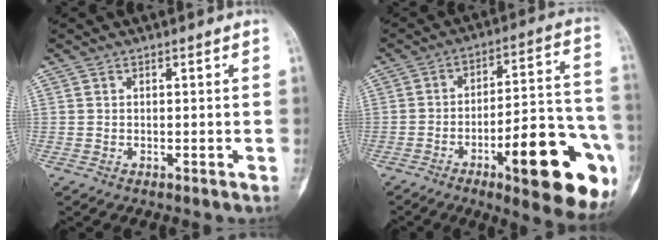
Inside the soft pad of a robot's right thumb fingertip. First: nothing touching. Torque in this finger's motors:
{"motor_torque": [0.21, 0.84, 0.96, -0.98, 0.16]}